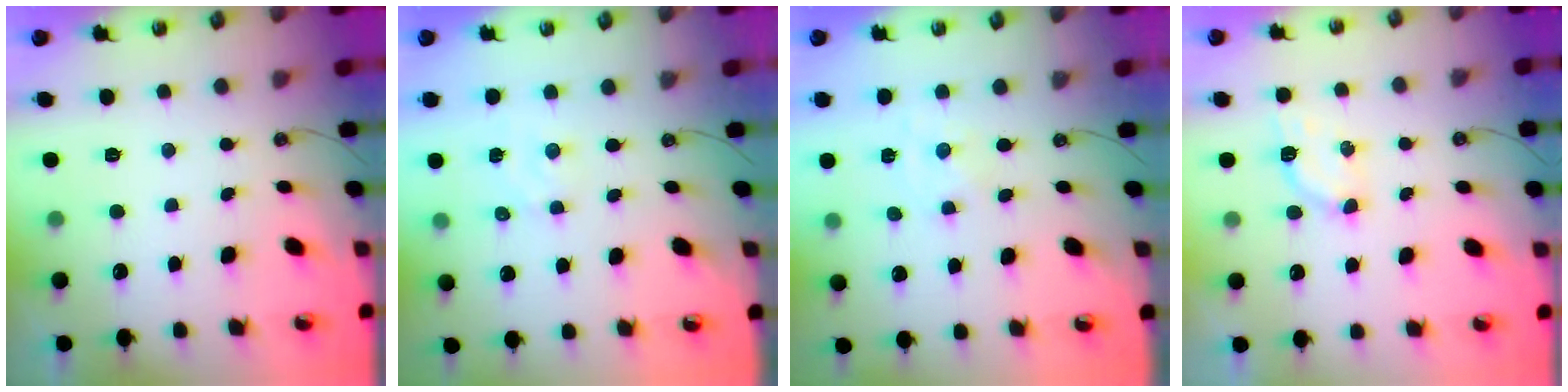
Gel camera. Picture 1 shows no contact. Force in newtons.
{"total": 1.7, "press": 1.6, "slide": 0.3}
{"total": 0.0}
{"total": 3.8, "press": 3.8, "slide": 0.5}